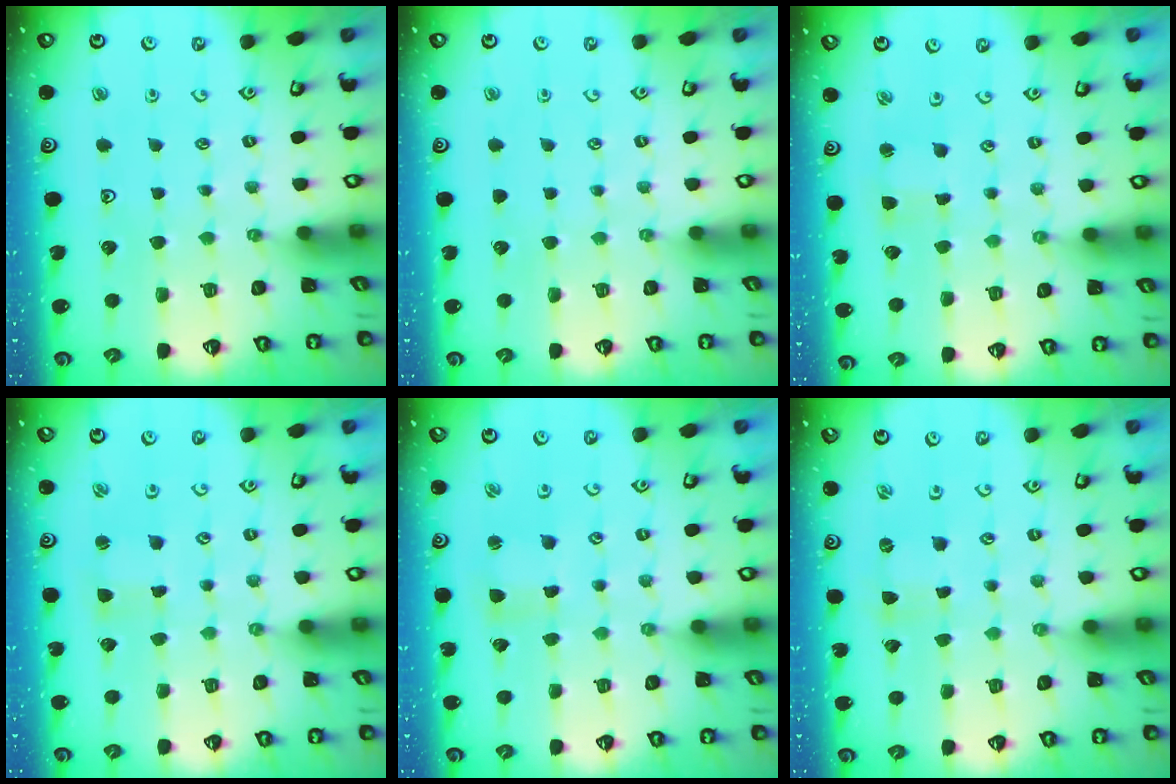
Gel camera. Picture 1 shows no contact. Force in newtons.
{"total": 0.0}
{"total": 1.9, "press": 1.9, "slide": 0.3}
{"total": 2.0, "press": 2.0, "slide": 0.3}
{"total": 1.7, "press": 1.7, "slide": 0.3}
{"total": 0.0}